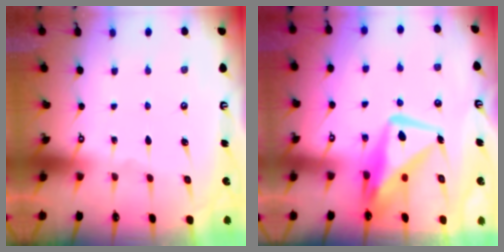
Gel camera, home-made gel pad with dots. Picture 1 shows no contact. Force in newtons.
{"total": 12.2, "press": 12.2, "slide": 1.1}